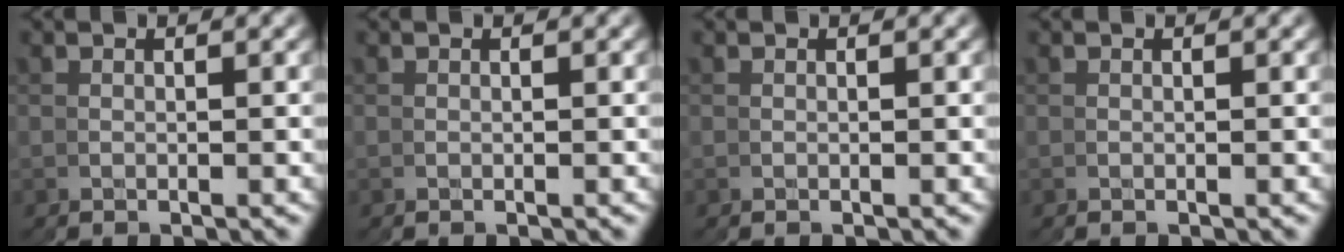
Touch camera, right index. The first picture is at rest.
{"total": 0.0}
{"total": 0.0}
{"total": 0.0}